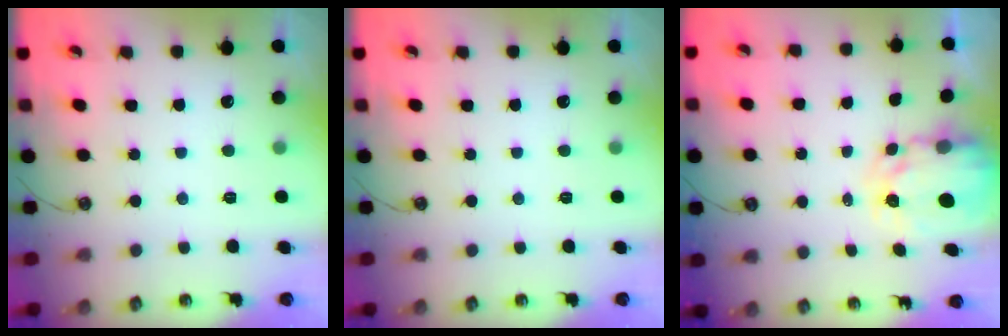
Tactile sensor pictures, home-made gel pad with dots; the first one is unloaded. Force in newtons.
{"total": 0.0}
{"total": 5.5, "press": 5.5, "slide": 0.5}